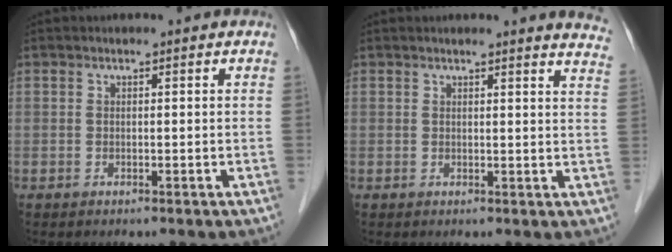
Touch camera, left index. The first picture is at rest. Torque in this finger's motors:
{"motor_torque": [0.62, -0.81, 0.06, 0.01]}